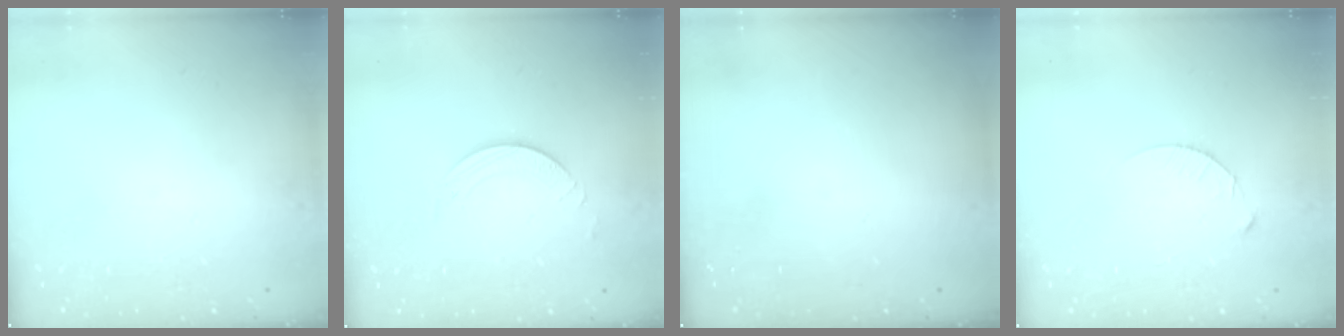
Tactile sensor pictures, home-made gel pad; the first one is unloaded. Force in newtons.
{"total": 2.5, "press": 2.5, "slide": 0.2}
{"total": 0.0}
{"total": 4.7, "press": 4.7, "slide": 0.6}